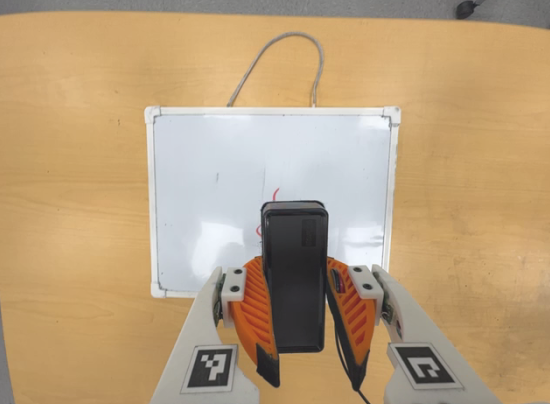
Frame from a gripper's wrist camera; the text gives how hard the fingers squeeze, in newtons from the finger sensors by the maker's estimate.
{"total": 9.2, "left": 8.0, "right": 10.3}